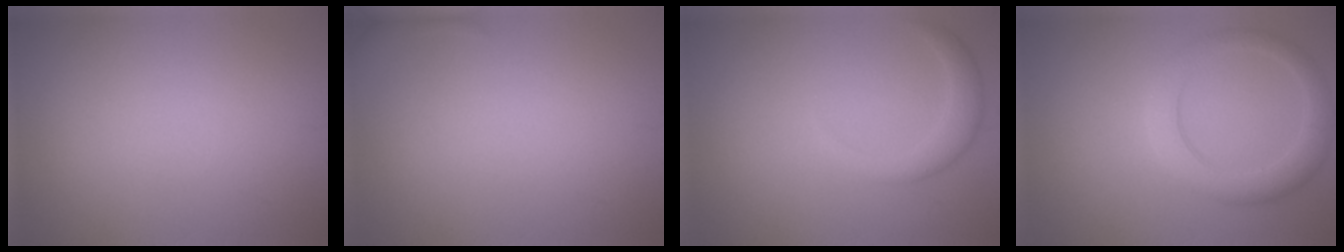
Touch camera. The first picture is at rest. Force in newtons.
{"total": 1.1, "press": 1.1, "slide": 0.1}
{"total": 2.1, "press": 2.1, "slide": 0.1}
{"total": 3.6, "press": 3.6, "slide": 0.1}